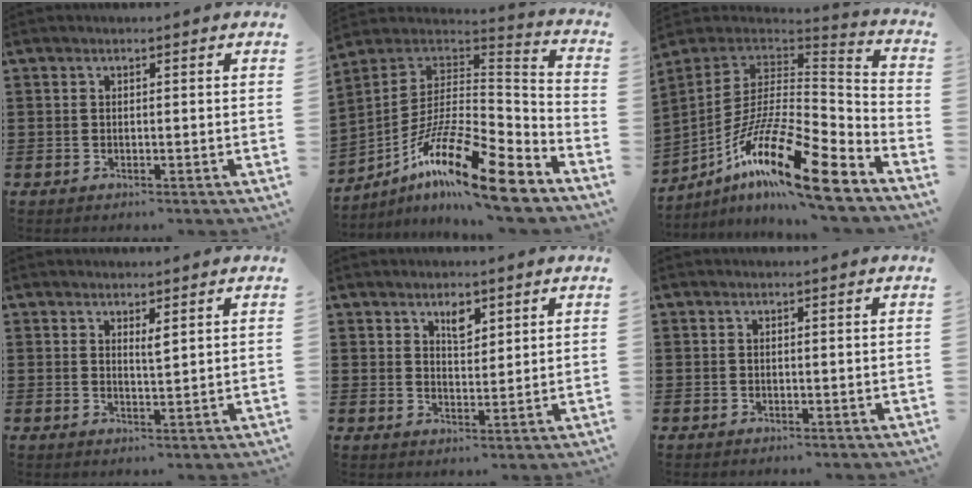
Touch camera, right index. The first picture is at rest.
{"total": 18.2, "force": [-11.9, 3.9, 13.2], "torque": [-0.242, 0.022, -0.217]}
{"total": 19.7, "force": [-12.5, 4.5, 14.6], "torque": [-0.273, 0.022, -0.227]}
{"total": 1.5, "force": [1.0, 0.2, 1.1], "torque": [-0.015, -0.002, 0.016]}
{"total": 3.2, "force": [2.2, 1.5, 1.8], "torque": [-0.026, -0.003, 0.036]}
{"total": 0.0}